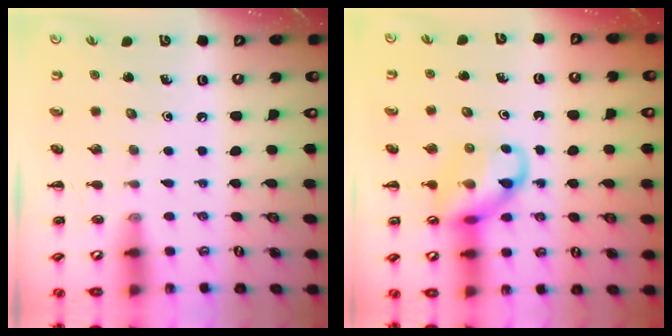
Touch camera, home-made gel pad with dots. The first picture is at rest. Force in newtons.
{"total": 11.3, "press": 11.2, "slide": 1.6}